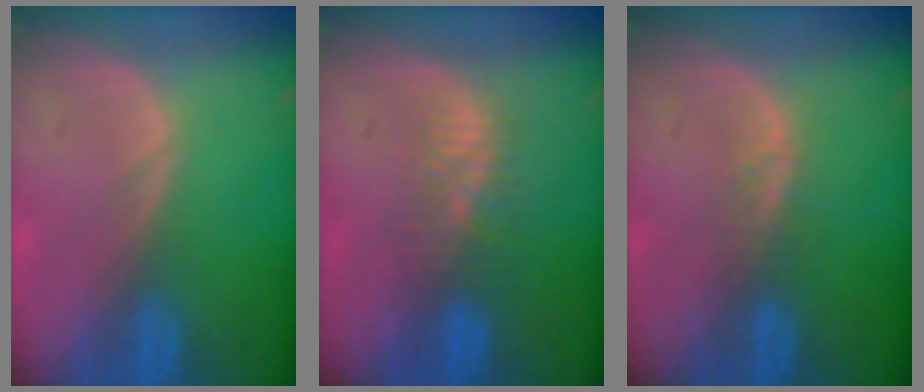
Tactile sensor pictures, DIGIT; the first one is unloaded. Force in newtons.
{"total": 4.9, "press": 4.3, "slide": 2.2}
{"total": 1.7, "press": 1.7, "slide": 0.1}